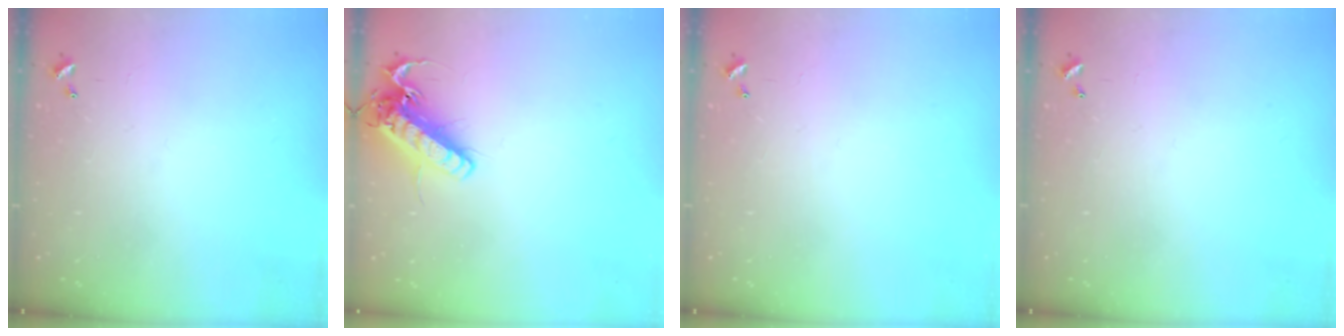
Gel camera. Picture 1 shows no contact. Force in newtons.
{"total": 16.2, "press": 16.0, "slide": 2.5}
{"total": 0.0}
{"total": 0.0}